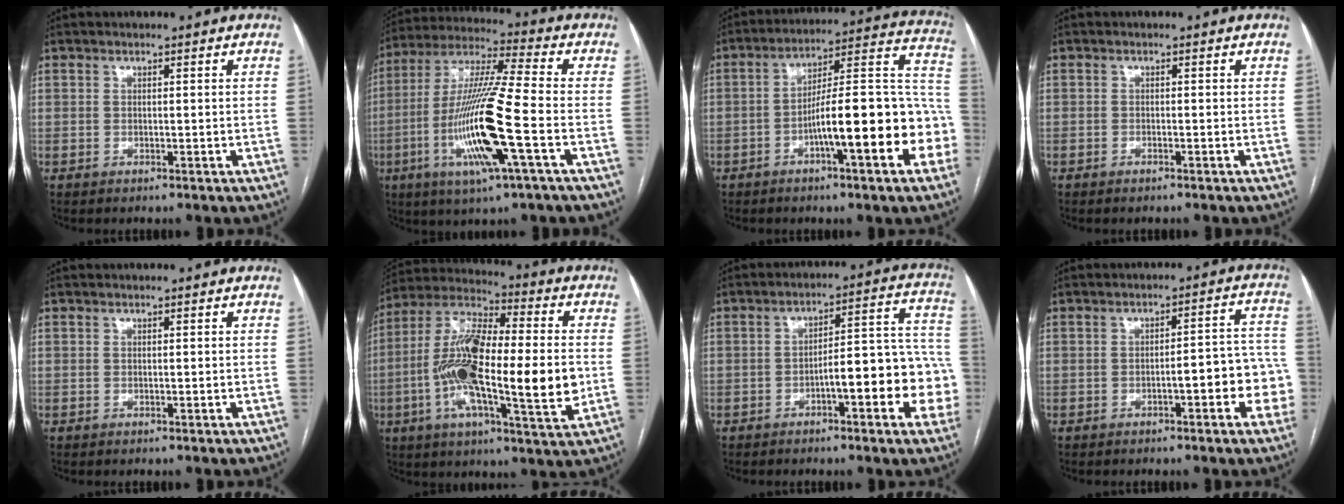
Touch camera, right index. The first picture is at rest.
{"total": 17.0, "force": [-5.0, 0.2, 16.3], "torque": [-0.332, -0.014, -0.099]}
{"total": 18.5, "force": [-5.8, 2.5, 17.4], "torque": [-0.206, 0.038, -0.082]}
{"total": 0.7, "force": [-0.6, 0.0, 0.3], "torque": [-0.011, -0.001, -0.009]}
{"total": 0.0}
{"total": 21.9, "force": [-2.7, 4.7, 21.3], "torque": [-0.393, 0.003, -0.051]}
{"total": 13.9, "force": [-4.2, 3.2, 12.9], "torque": [-0.146, 0.044, -0.054]}
{"total": 8.7, "force": [-2.7, 2.2, 7.9], "torque": [-0.084, 0.035, -0.034]}